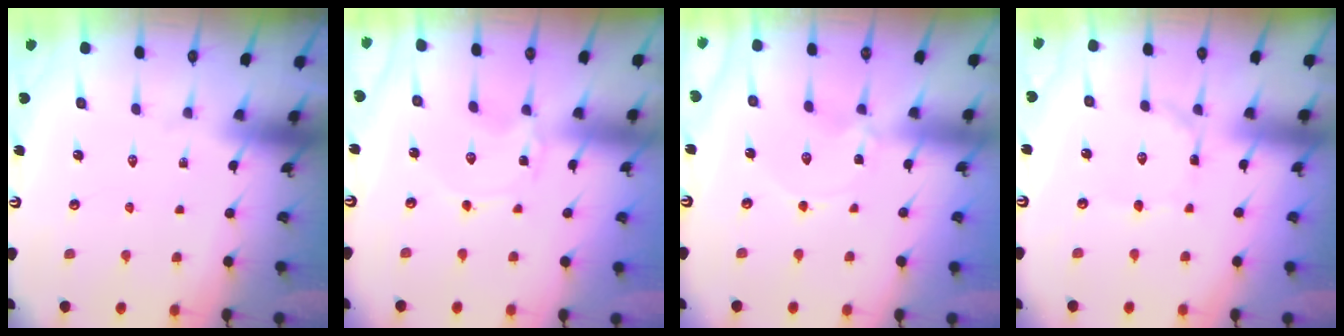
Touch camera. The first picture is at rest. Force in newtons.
{"total": 0.6, "press": 0.6, "slide": 0.1}
{"total": 0.0}
{"total": 0.9, "press": 0.9, "slide": 0.1}